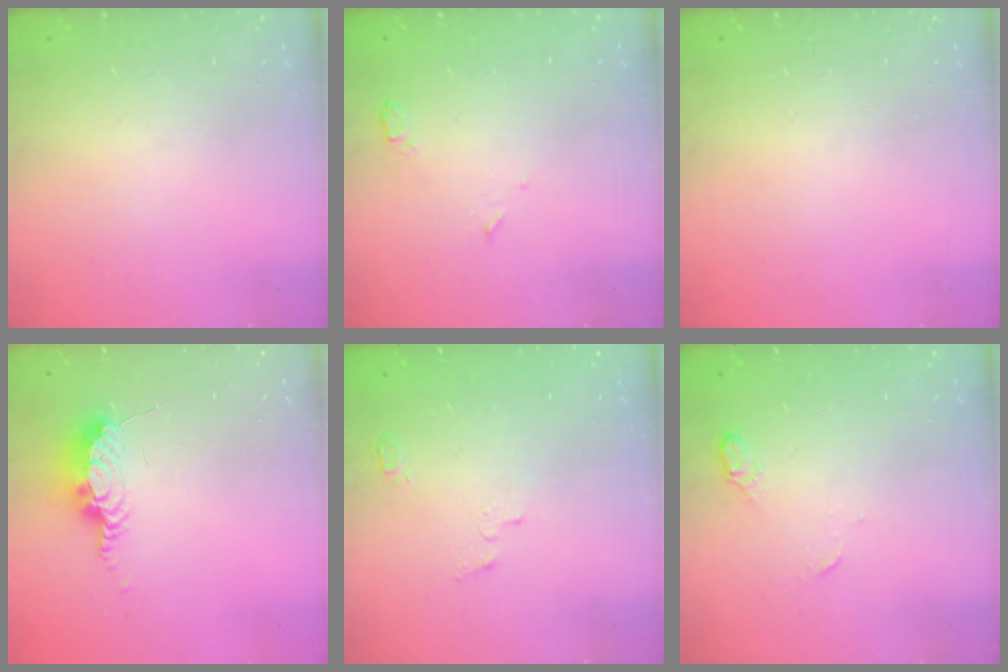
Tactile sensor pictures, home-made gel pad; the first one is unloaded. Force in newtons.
{"total": 3.0, "press": 2.9, "slide": 0.6}
{"total": 0.0}
{"total": 8.0, "press": 7.8, "slide": 1.8}
{"total": 4.0, "press": 4.0, "slide": 0.5}
{"total": 4.9, "press": 4.9, "slide": 0.5}